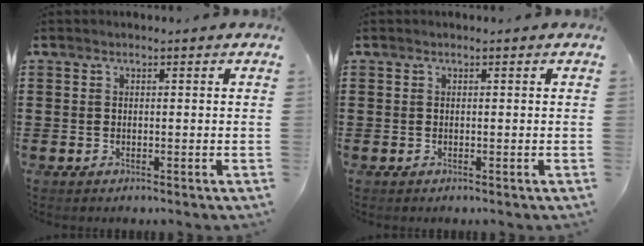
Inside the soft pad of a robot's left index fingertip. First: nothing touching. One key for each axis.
{"total": 0.0}